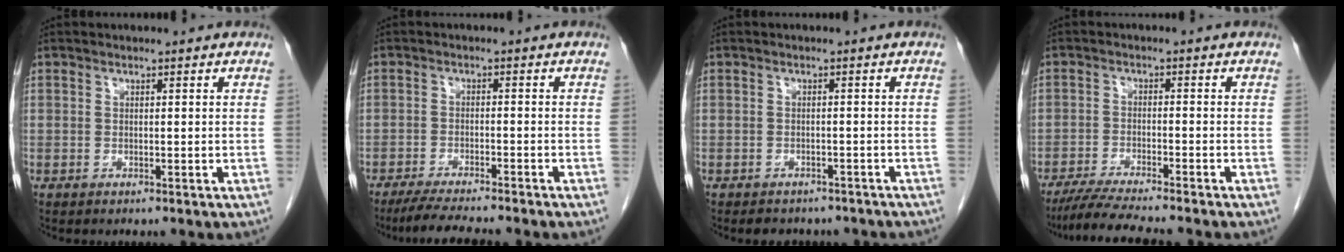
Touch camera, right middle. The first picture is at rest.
{"total": 7.8, "force": [-6.8, 0.0, 3.8], "torque": [-0.056, -0.019, -0.108]}
{"total": 6.6, "force": [-5.7, 2.8, 1.8], "torque": [-0.019, 0.005, -0.059]}
{"total": 8.5, "force": [-7.4, -0.5, 4.1], "torque": [-0.064, -0.023, -0.122]}